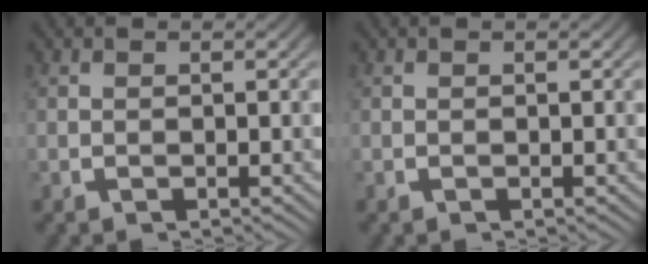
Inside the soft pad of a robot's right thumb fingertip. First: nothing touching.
{"total": 0.0}